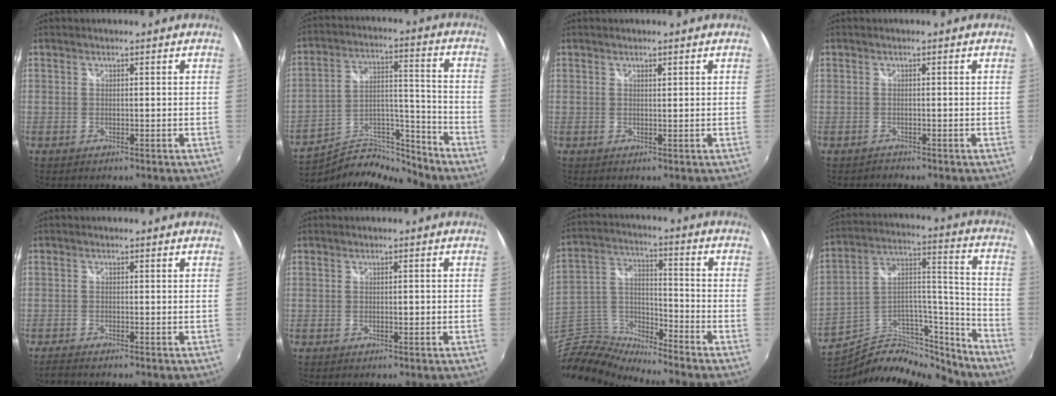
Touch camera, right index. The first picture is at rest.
{"total": 10.6, "force": [-10.3, 1.6, 1.9], "torque": [-0.022, 0.032, -0.186]}
{"total": 0.7, "force": [0.5, 0.1, 0.4], "torque": [-0.005, 0.001, 0.009]}
{"total": 1.0, "force": [-0.9, 0.2, -0.4], "torque": [0.005, -0.003, -0.015]}
{"total": 2.2, "force": [-2.1, 0.2, 0.6], "torque": [-0.018, -0.014, -0.040]}
{"total": 1.3, "force": [-0.3, 0.5, 1.1], "torque": [-0.018, 0.004, -0.004]}
{"total": 10.5, "force": [-9.8, 2.5, 2.6], "torque": [-0.076, 0.015, -0.210]}
{"total": 19.1, "force": [-16.9, 6.2, 6.5], "torque": [-0.104, 0.044, -0.283]}